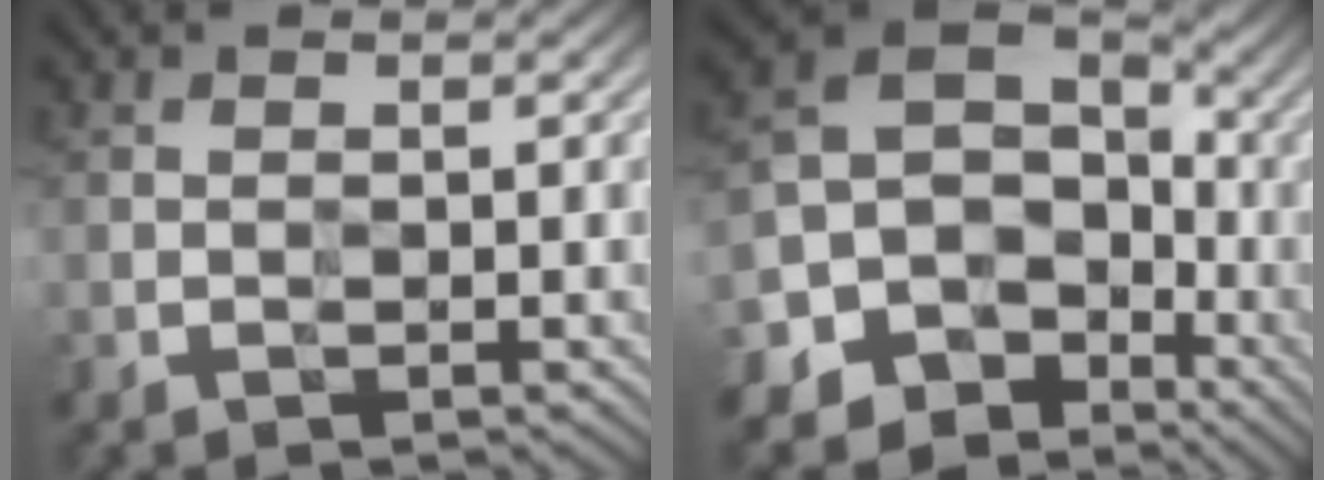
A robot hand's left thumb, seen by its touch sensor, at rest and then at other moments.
{"total": 13.3, "force": [-4.9, 10.9, 5.8], "torque": [-0.133, -0.033, -0.078]}